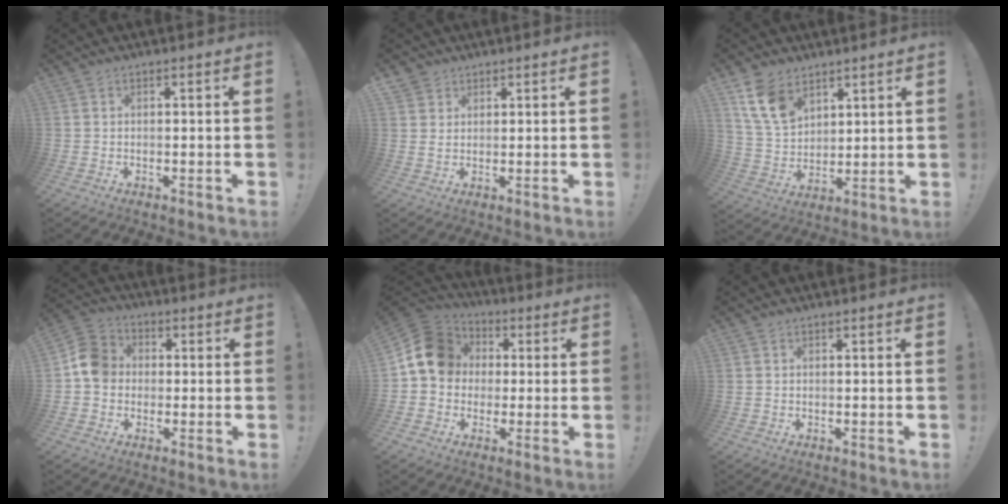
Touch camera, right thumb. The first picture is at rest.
{"total": 3.1, "force": [2.1, 2.2, 0.4], "torque": [0.001, -0.011, 0.038]}
{"total": 11.9, "force": [7.4, 7.6, 5.5], "torque": [-0.104, -0.033, 0.149]}
{"total": 9.3, "force": [-0.4, 8.1, 4.7], "torque": [-0.068, 0.023, -0.005]}
{"total": 13.9, "force": [2.2, 11.9, 6.8], "torque": [-0.109, 0.010, 0.049]}
{"total": 0.0}